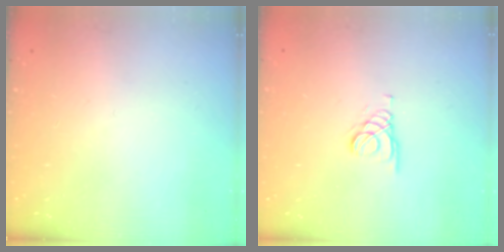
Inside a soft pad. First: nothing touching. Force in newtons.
{"total": 1.6, "press": 1.6, "slide": 0.0}